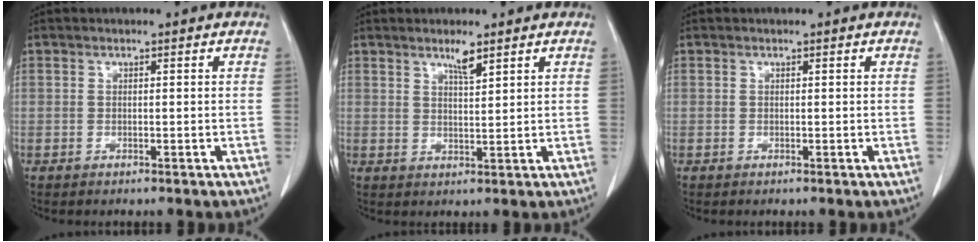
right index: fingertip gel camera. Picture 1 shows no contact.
{"total": 2.9, "force": [2.1, 0.2, 1.9], "torque": [-0.039, -0.003, 0.039]}
{"total": 0.0}